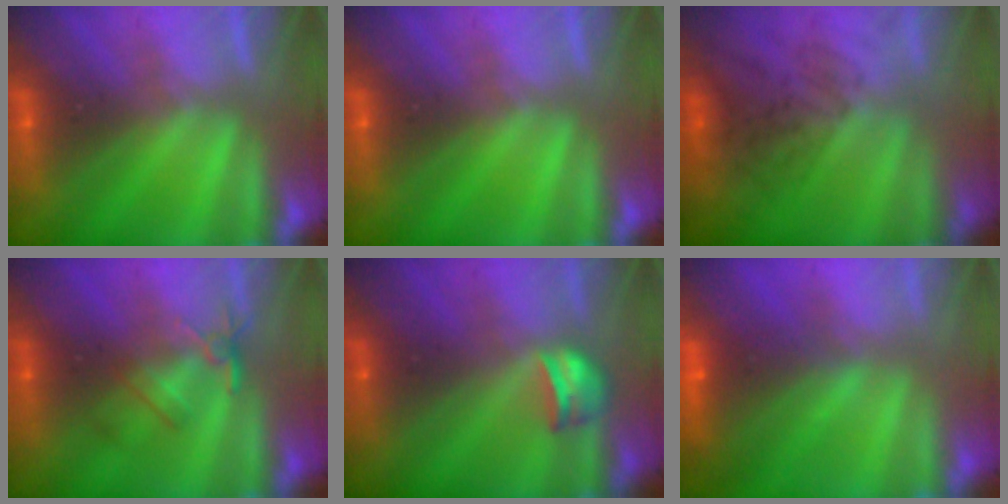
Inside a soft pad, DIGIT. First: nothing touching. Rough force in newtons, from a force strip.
{"total": 0.0}
{"total": 3.7}
{"total": 2.4}
{"total": 2.3}
{"total": 5.8}